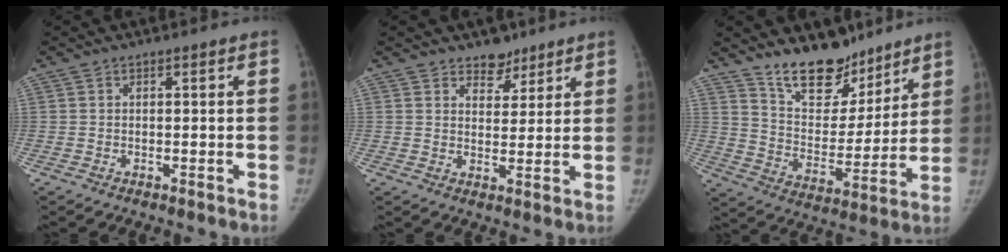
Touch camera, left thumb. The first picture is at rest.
{"total": 4.7, "force": [3.6, 2.8, 1.1], "torque": [0.013, -0.025, 0.055]}
{"total": 15.6, "force": [12.3, 7.4, 5.9], "torque": [-0.043, -0.090, 0.210]}